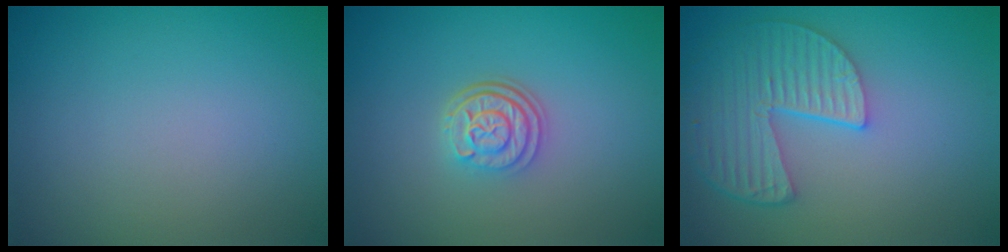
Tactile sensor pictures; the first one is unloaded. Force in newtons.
{"total": 3.1, "press": 2.4, "slide": 2.0}
{"total": 5.3, "press": 4.2, "slide": 3.2}